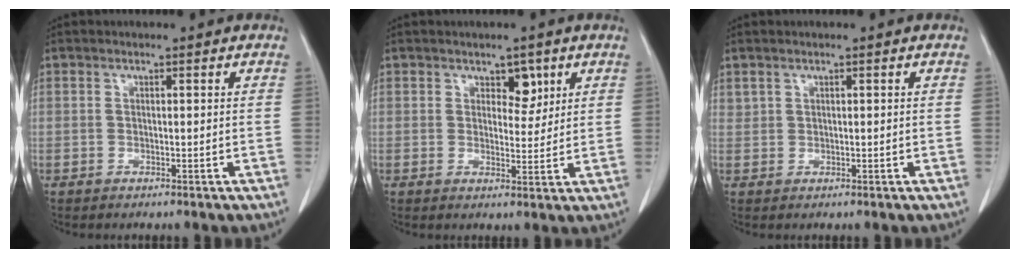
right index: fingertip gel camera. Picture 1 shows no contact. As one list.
[{"total": 3.3, "force": [1.8, 1.9, 2.0], "torque": [-0.019, -0.002, 0.028]}, {"total": 0.7, "force": [0.5, 0.4, 0.1], "torque": [0.000, 0.006, 0.013]}]